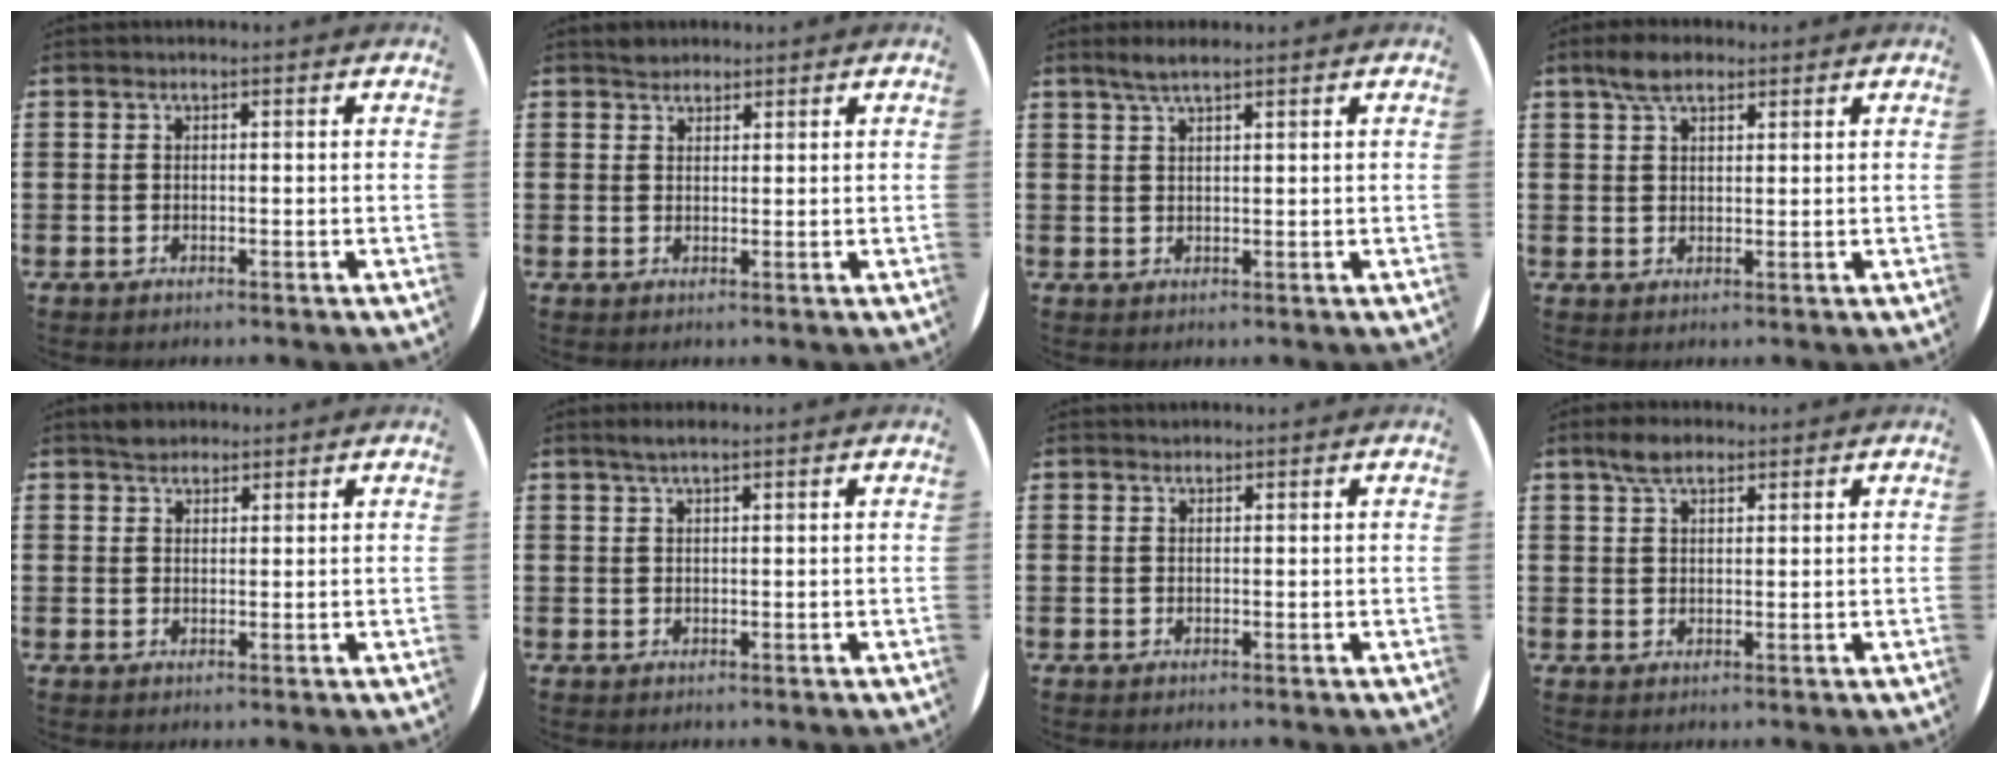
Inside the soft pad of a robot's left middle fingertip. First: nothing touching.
{"total": 1.7, "force": [1.6, 0.6, -0.2], "torque": [0.000, 0.004, 0.032]}
{"total": 2.5, "force": [2.0, 0.2, 1.5], "torque": [-0.031, 0.004, 0.035]}
{"total": 4.0, "force": [3.0, 1.8, 1.9], "torque": [-0.035, 0.005, 0.054]}
{"total": 2.0, "force": [1.8, 0.8, -0.1], "torque": [0.007, 0.001, 0.035]}
{"total": 1.7, "force": [1.3, 0.1, 1.1], "torque": [-0.021, 0.004, 0.023]}
{"total": 0.6, "force": [0.5, 0.1, -0.1], "torque": [0.003, 0.004, 0.010]}
{"total": 3.7, "force": [2.8, 1.6, 1.8], "torque": [-0.031, 0.004, 0.049]}